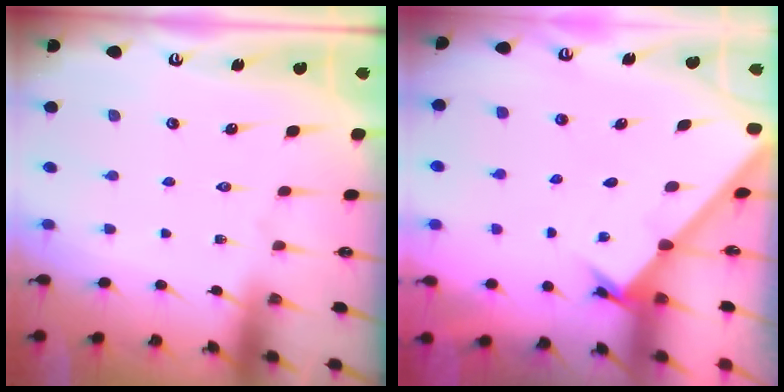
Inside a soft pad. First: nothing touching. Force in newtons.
{"total": 1.6, "press": 1.6, "slide": 0.1}